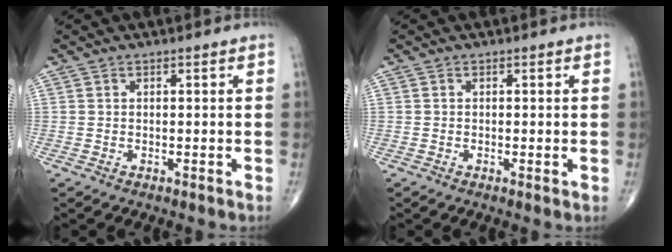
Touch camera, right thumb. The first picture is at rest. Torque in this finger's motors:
{"motor_torque": [-0.12, 0.20, 0.07, 0.04, -0.01]}